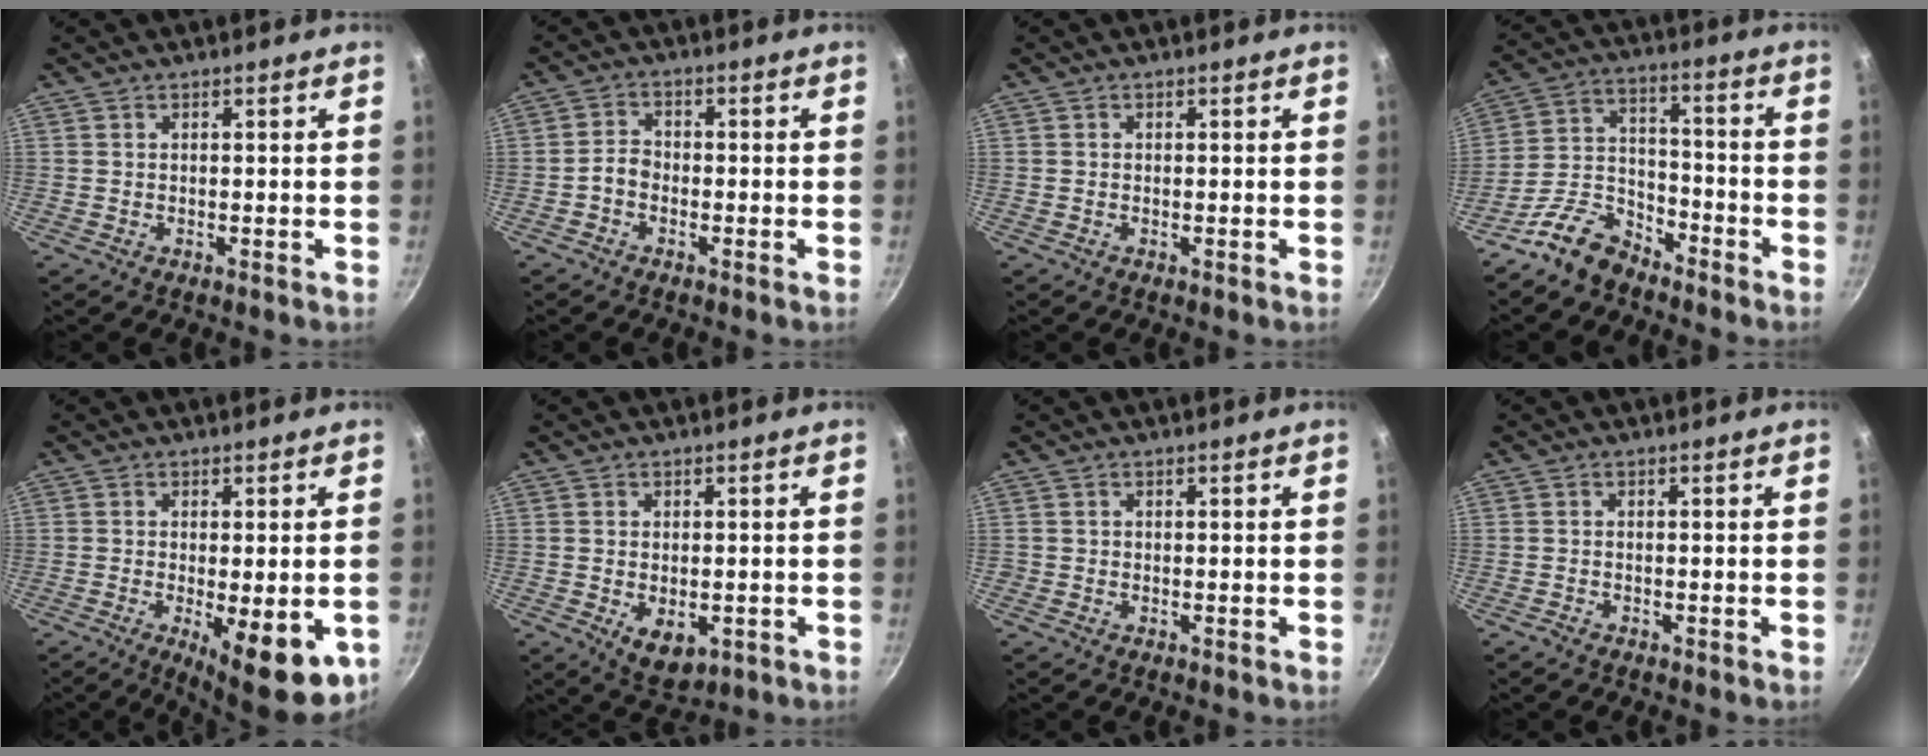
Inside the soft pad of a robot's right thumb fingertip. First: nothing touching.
{"total": 2.9, "force": [-1.5, 2.0, 1.5], "torque": [-0.025, 0.025, -0.032]}
{"total": 0.0}
{"total": 9.8, "force": [-7.8, 4.9, 3.5], "torque": [-0.051, 0.082, -0.160]}
{"total": 12.7, "force": [-3.8, 4.1, 11.4], "torque": [-0.139, -0.009, -0.042]}
{"total": 6.4, "force": [-1.5, 4.0, 4.8], "torque": [-0.064, -0.009, -0.011]}
{"total": 0.6, "force": [-0.2, 0.5, 0.0], "torque": [0.001, 0.001, -0.005]}
{"total": 0.9, "force": [-0.7, 0.3, 0.3], "torque": [-0.014, 0.006, -0.016]}